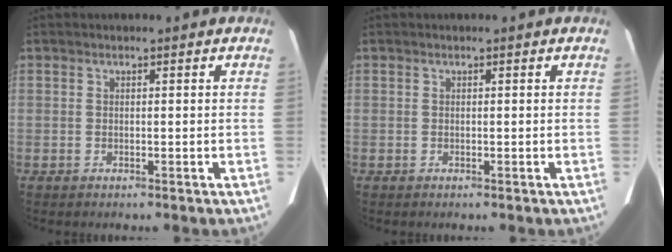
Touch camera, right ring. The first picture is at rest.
{"total": 0.0}